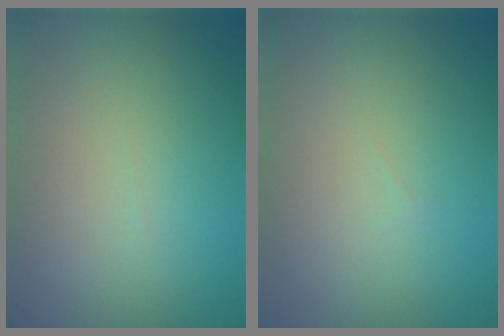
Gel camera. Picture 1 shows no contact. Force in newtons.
{"total": 0.0}